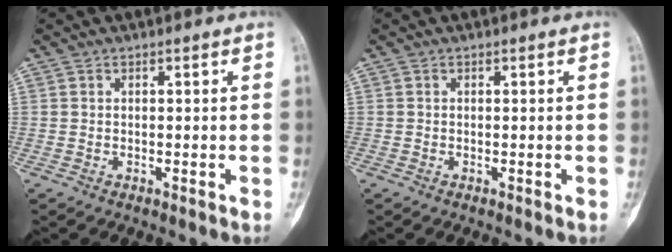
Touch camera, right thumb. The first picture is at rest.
{"total": 0.0}